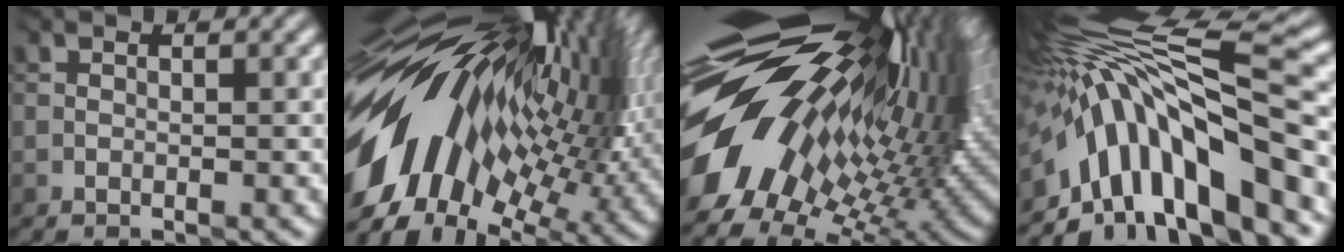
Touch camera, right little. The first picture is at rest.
{"total": 18.8, "force": [1.3, 8.4, 16.8], "torque": [-0.279, -0.020, 0.015]}
{"total": 18.1, "force": [3.3, 7.9, 16.0], "torque": [-0.269, -0.024, 0.059]}
{"total": 13.1, "force": [-4.5, 4.0, 11.6], "torque": [-0.188, 0.016, -0.056]}